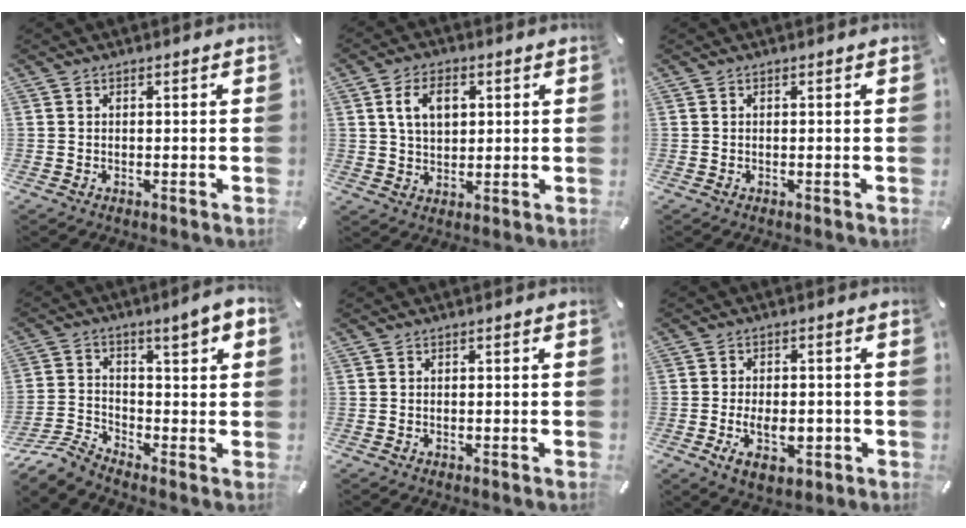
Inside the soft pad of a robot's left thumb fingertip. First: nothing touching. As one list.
[{"total": 7.2, "force": [1.9, 5.0, 4.8], "torque": [-0.087, 0.001, 0.029]}, {"total": 0.0}, {"total": 8.0, "force": [-3.8, 3.2, 6.3], "torque": [-0.132, 0.010, -0.078]}, {"total": 0.0}, {"total": 8.3, "force": [-2.3, 5.2, 6.1], "torque": [-0.088, 0.003, -0.038]}]